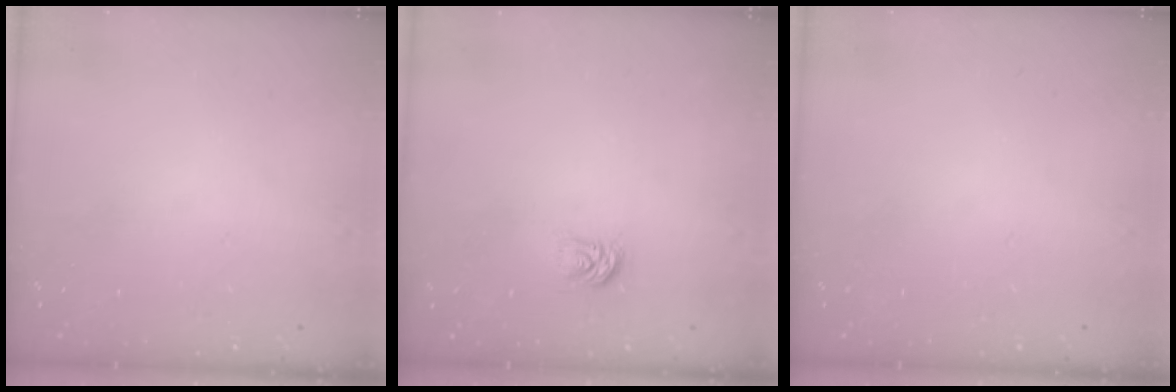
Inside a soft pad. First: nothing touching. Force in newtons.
{"total": 4.0, "press": 4.0, "slide": 0.5}
{"total": 0.0}